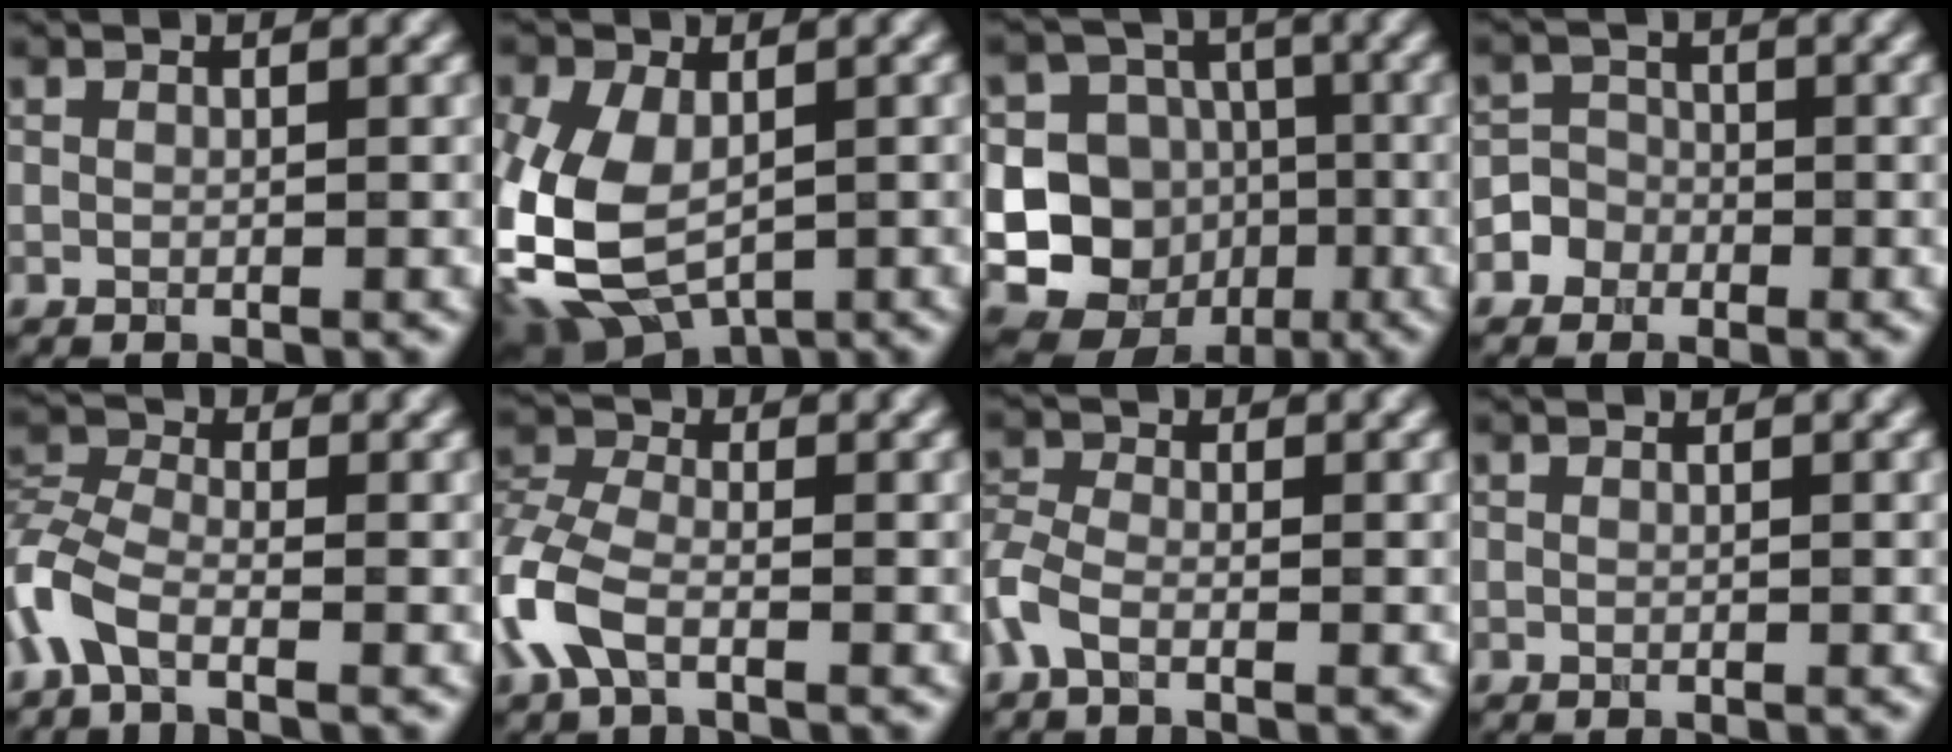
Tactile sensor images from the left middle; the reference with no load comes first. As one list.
[{"total": 8.2, "force": [-2.5, 4.9, 6.1], "torque": [-0.160, -0.014, -0.038]}, {"total": 14.2, "force": [-3.0, 13.5, 3.3], "torque": [-0.091, -0.011, -0.050]}, {"total": 2.3, "force": [-1.5, 1.7, -0.4], "torque": [0.028, 0.008, -0.026]}, {"total": 4.0, "force": [-2.8, 1.5, 2.4], "torque": [-0.069, 0.000, -0.066]}, {"total": 4.8, "force": [-2.6, 2.4, 3.3], "torque": [-0.098, 0.000, -0.060]}, {"total": 2.3, "force": [-1.6, 0.9, 1.3], "torque": [-0.046, 0.001, -0.040]}, {"total": 0.0}]